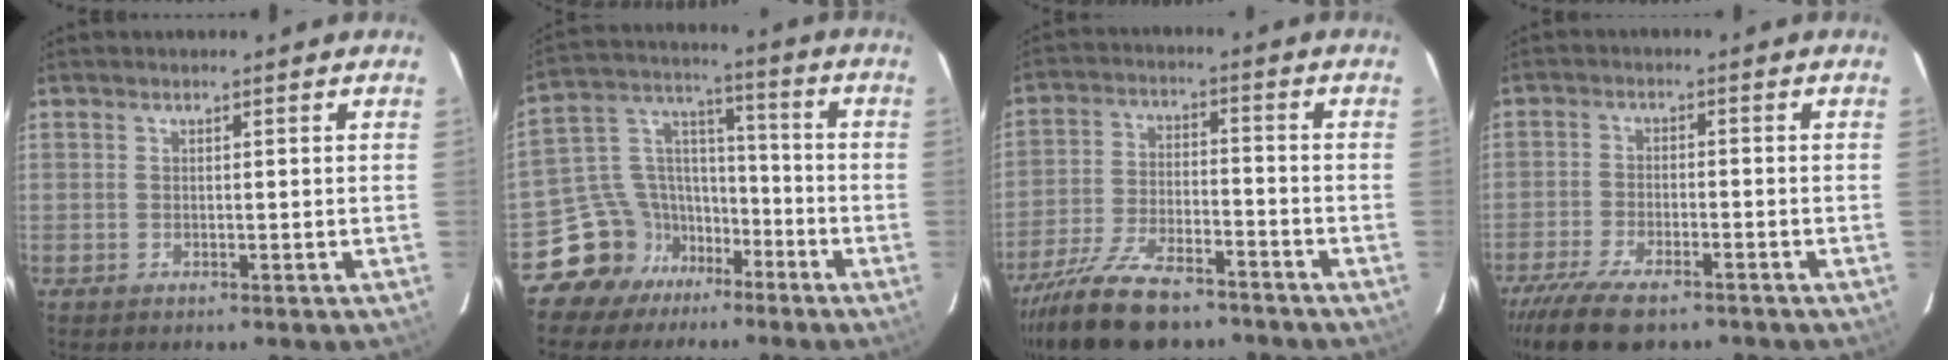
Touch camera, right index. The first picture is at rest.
{"total": 11.8, "force": [-8.0, 8.6, 1.7], "torque": [-0.052, 0.069, -0.137]}
{"total": 17.2, "force": [-13.8, 5.9, 8.5], "torque": [-0.184, -0.028, -0.236]}
{"total": 11.6, "force": [-8.9, 3.8, 6.3], "torque": [-0.150, -0.031, -0.159]}